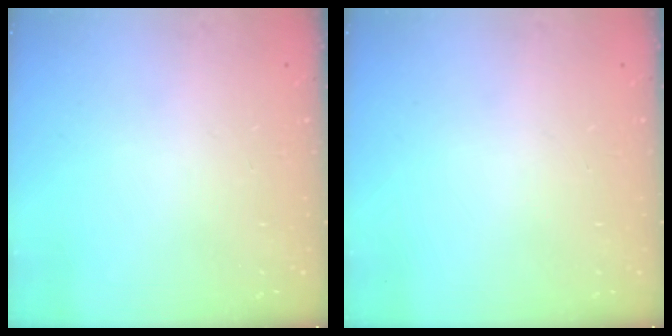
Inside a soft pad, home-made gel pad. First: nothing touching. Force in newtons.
{"total": 0.0}